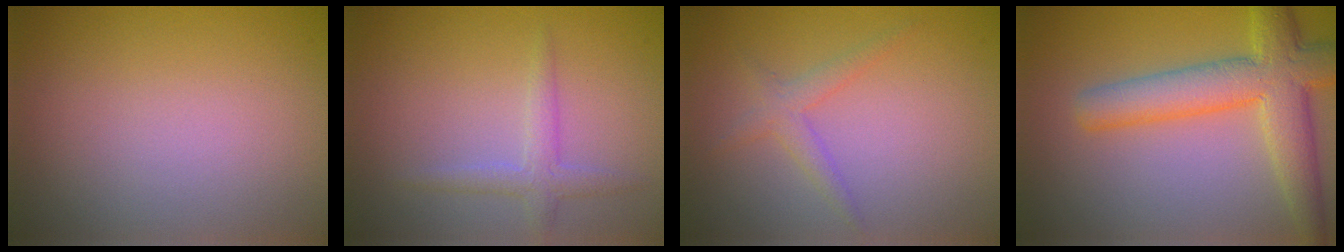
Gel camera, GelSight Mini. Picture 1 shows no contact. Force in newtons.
{"total": 1.9, "press": 1.9, "slide": 0.1}
{"total": 1.8, "press": 1.8, "slide": 0.1}
{"total": 6.7, "press": 6.7, "slide": 0.2}